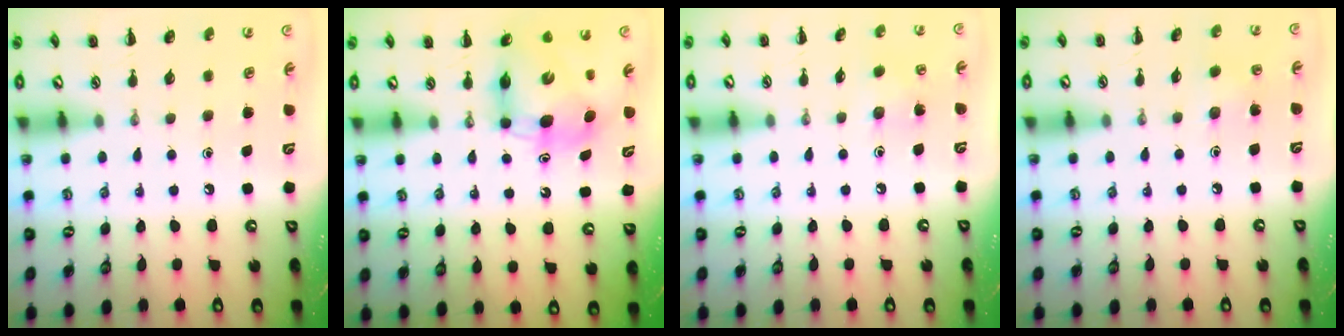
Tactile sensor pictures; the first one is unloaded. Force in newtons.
{"total": 8.3, "press": 7.9, "slide": 2.5}
{"total": 5.1, "press": 4.9, "slide": 1.4}
{"total": 3.3, "press": 3.2, "slide": 1.1}